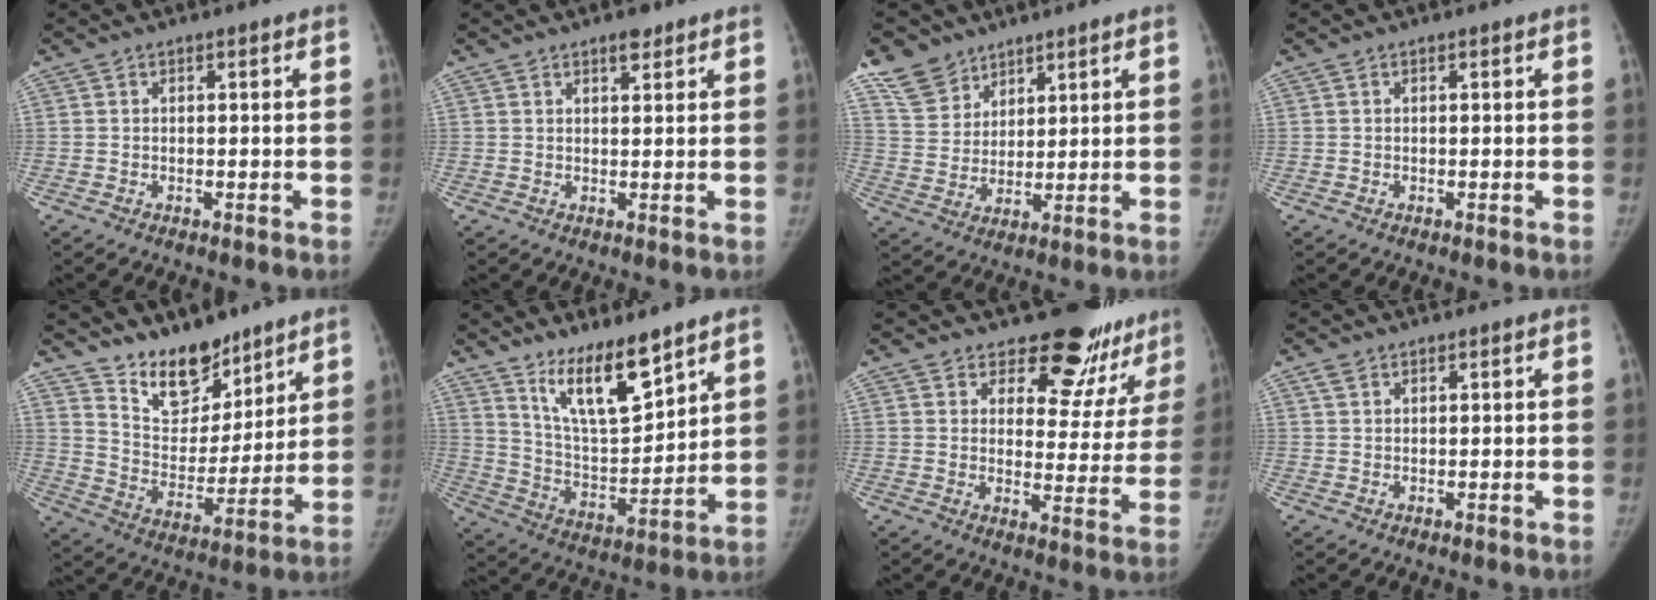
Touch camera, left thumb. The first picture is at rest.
{"total": 2.4, "force": [1.8, 1.0, 1.3], "torque": [-0.015, -0.011, 0.027]}
{"total": 8.2, "force": [6.3, 5.1, 1.3], "torque": [-0.002, -0.037, 0.133]}
{"total": 0.0}
{"total": 13.5, "force": [10.7, 6.5, 5.0], "torque": [-0.041, -0.085, 0.199]}
{"total": 13.4, "force": [9.8, 3.6, 8.4], "torque": [-0.122, -0.076, 0.189]}
{"total": 16.7, "force": [14.8, 6.6, 4.2], "torque": [0.007, -0.118, 0.170]}
{"total": 1.7, "force": [1.3, 0.9, 0.7], "torque": [-0.014, 0.004, 0.026]}